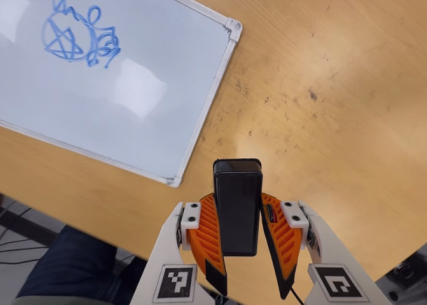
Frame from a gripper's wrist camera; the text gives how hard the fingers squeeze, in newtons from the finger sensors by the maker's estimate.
{"total": 9.5, "left": 8.0, "right": 11.0}